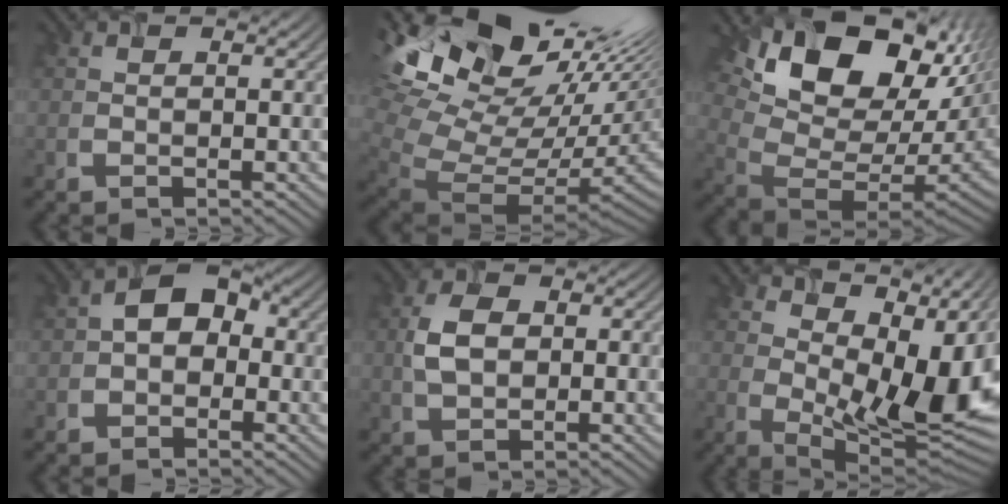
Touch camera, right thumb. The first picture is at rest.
{"total": 16.9, "force": [7.5, 9.3, 11.9], "torque": [-0.197, 0.019, 0.187]}
{"total": 17.1, "force": [7.8, 9.9, 11.4], "torque": [-0.218, -0.003, 0.160]}
{"total": 4.4, "force": [-0.8, 3.3, 2.7], "torque": [-0.042, 0.009, -0.019]}
{"total": 4.8, "force": [-0.5, 3.3, 3.3], "torque": [-0.078, -0.001, -0.006]}
{"total": 13.1, "force": [4.4, 6.2, 10.6], "torque": [-0.173, -0.007, 0.090]}